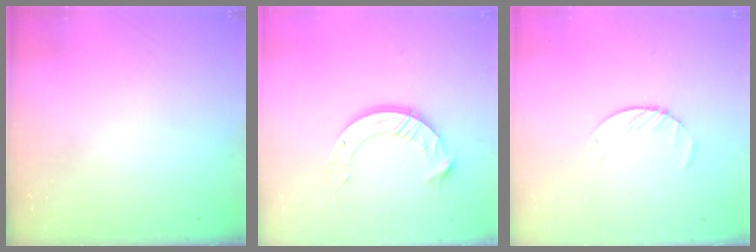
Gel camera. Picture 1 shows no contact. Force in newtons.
{"total": 10.1, "press": 10.1, "slide": 0.9}
{"total": 3.8, "press": 3.8, "slide": 0.4}